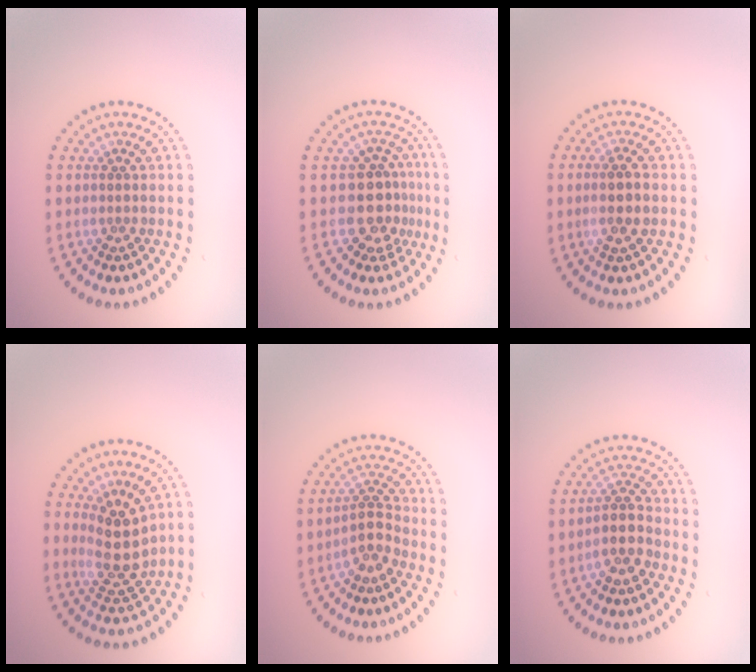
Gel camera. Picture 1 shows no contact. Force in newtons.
{"total": 3.5, "press": 2.7, "slide": 2.2}
{"total": 2.4, "press": 2.3, "slide": 0.7}
{"total": 3.9, "press": 3.5, "slide": 1.6}
{"total": 2.4, "press": 1.9, "slide": 1.5}
{"total": 2.9, "press": 2.6, "slide": 1.4}